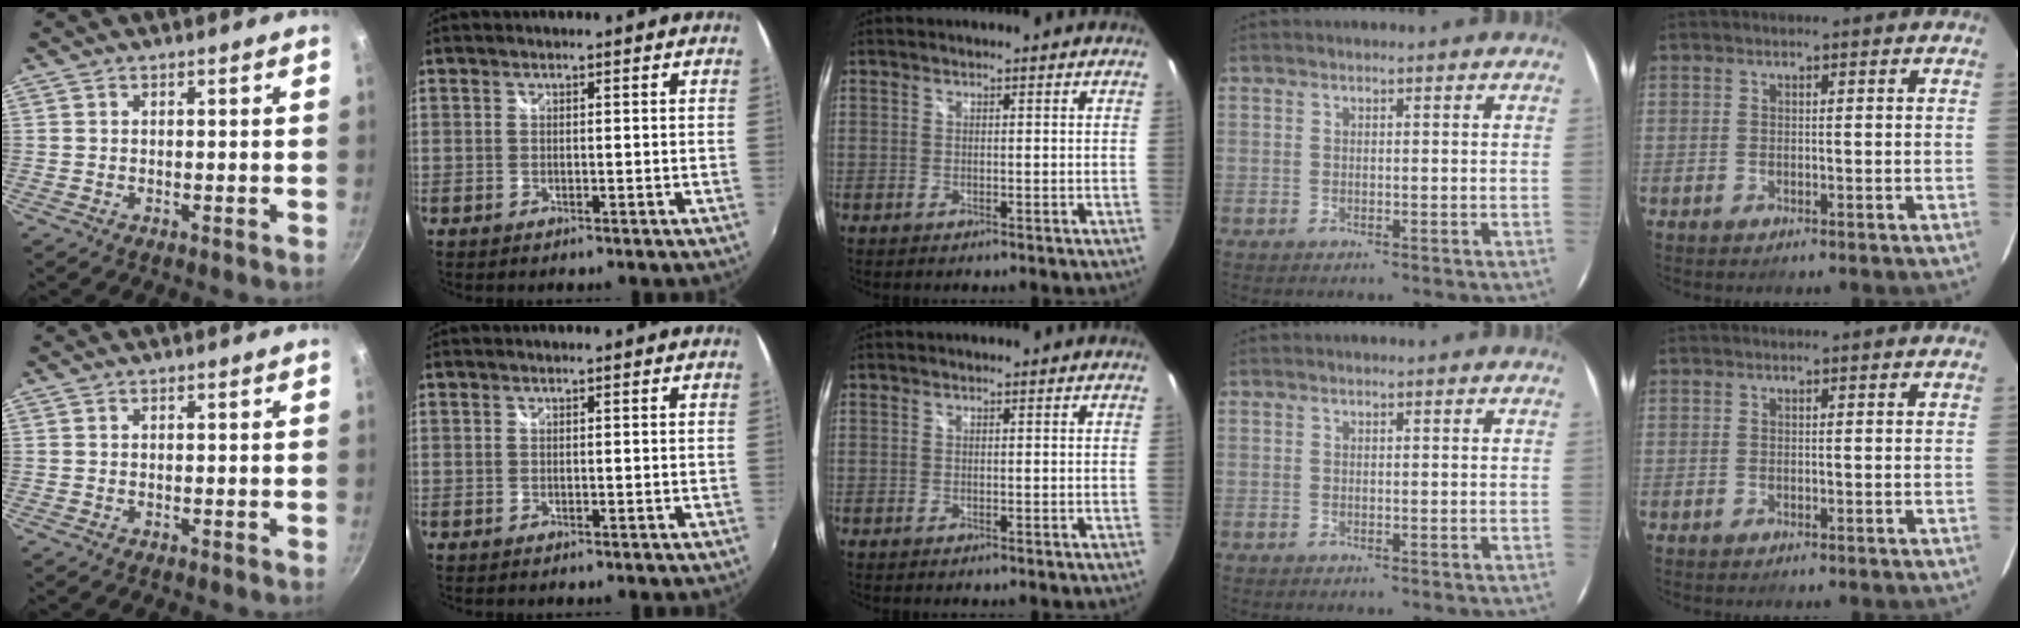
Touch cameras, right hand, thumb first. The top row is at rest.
{}